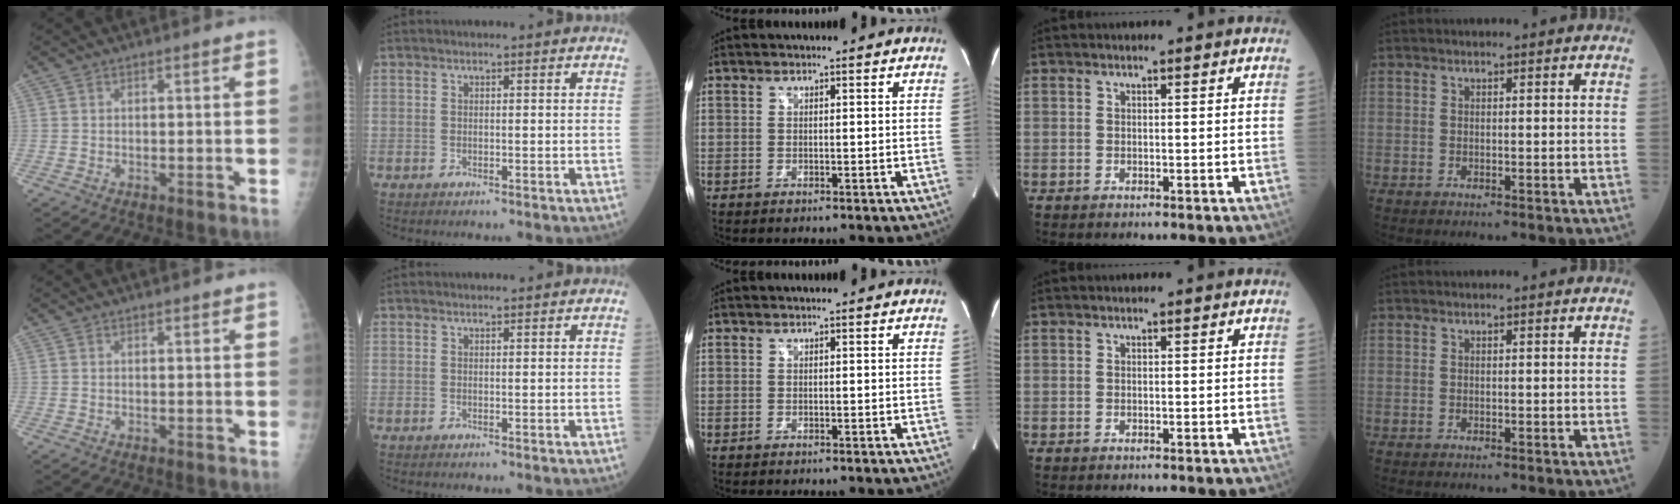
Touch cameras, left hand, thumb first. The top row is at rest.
{"thumb": {"total": 0.9, "force": [0.7, 0.3, 0.4], "torque": [-0.006, -0.003, 0.009]}, "index": {"total": 0.8, "force": [0.8, 0.0, 0.2], "torque": [-0.006, 0.003, 0.013]}}